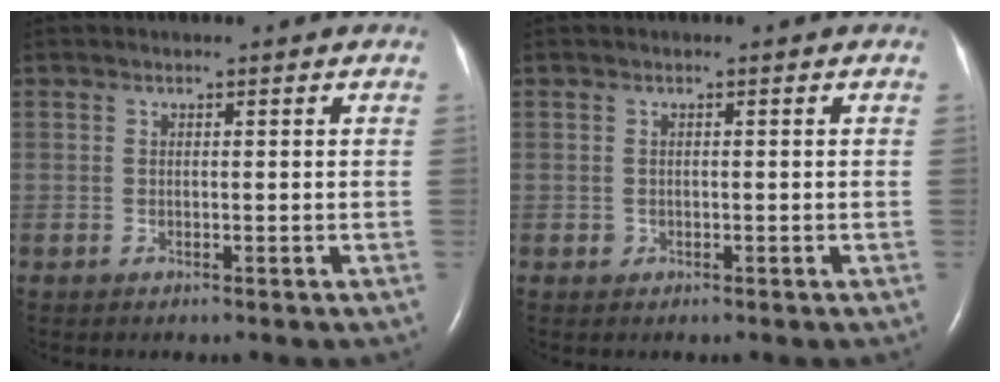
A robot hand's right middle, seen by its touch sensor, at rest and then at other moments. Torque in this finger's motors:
{"motor_torque": [0.17, 0.00, 0.00, -0.01]}